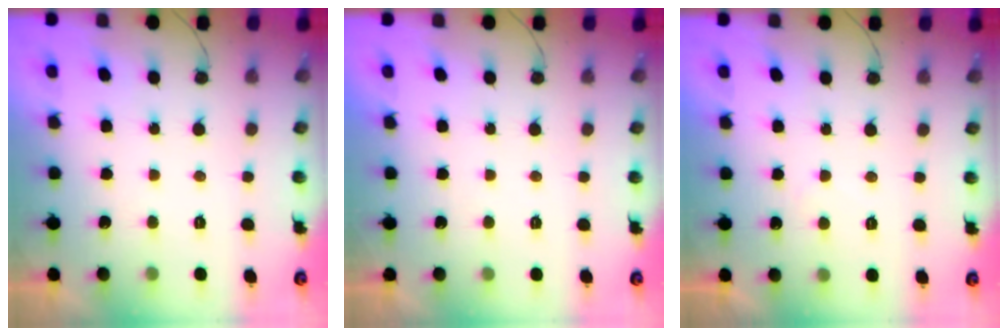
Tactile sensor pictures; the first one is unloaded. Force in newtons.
{"total": 1.7, "press": 1.7, "slide": 0.0}
{"total": 3.7, "press": 3.7, "slide": 0.1}